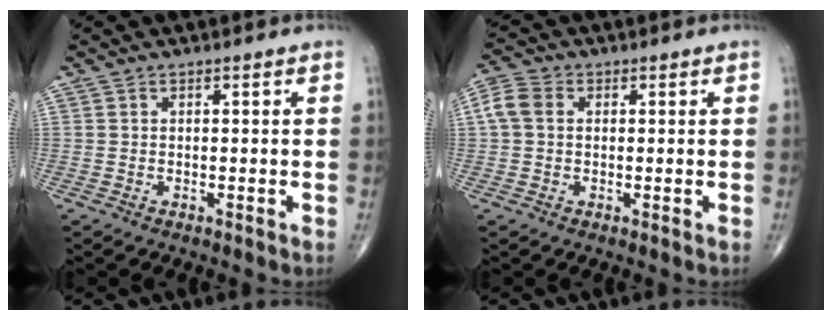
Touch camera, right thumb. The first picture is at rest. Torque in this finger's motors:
{"motor_torque": [-0.24, 0.27, 0.10, -0.03, 0.03]}